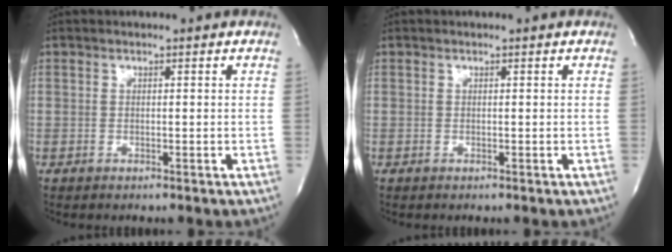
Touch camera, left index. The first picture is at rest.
{"total": 1.2, "force": [-1.2, -0.1, -0.2], "torque": [0.005, -0.004, -0.019]}